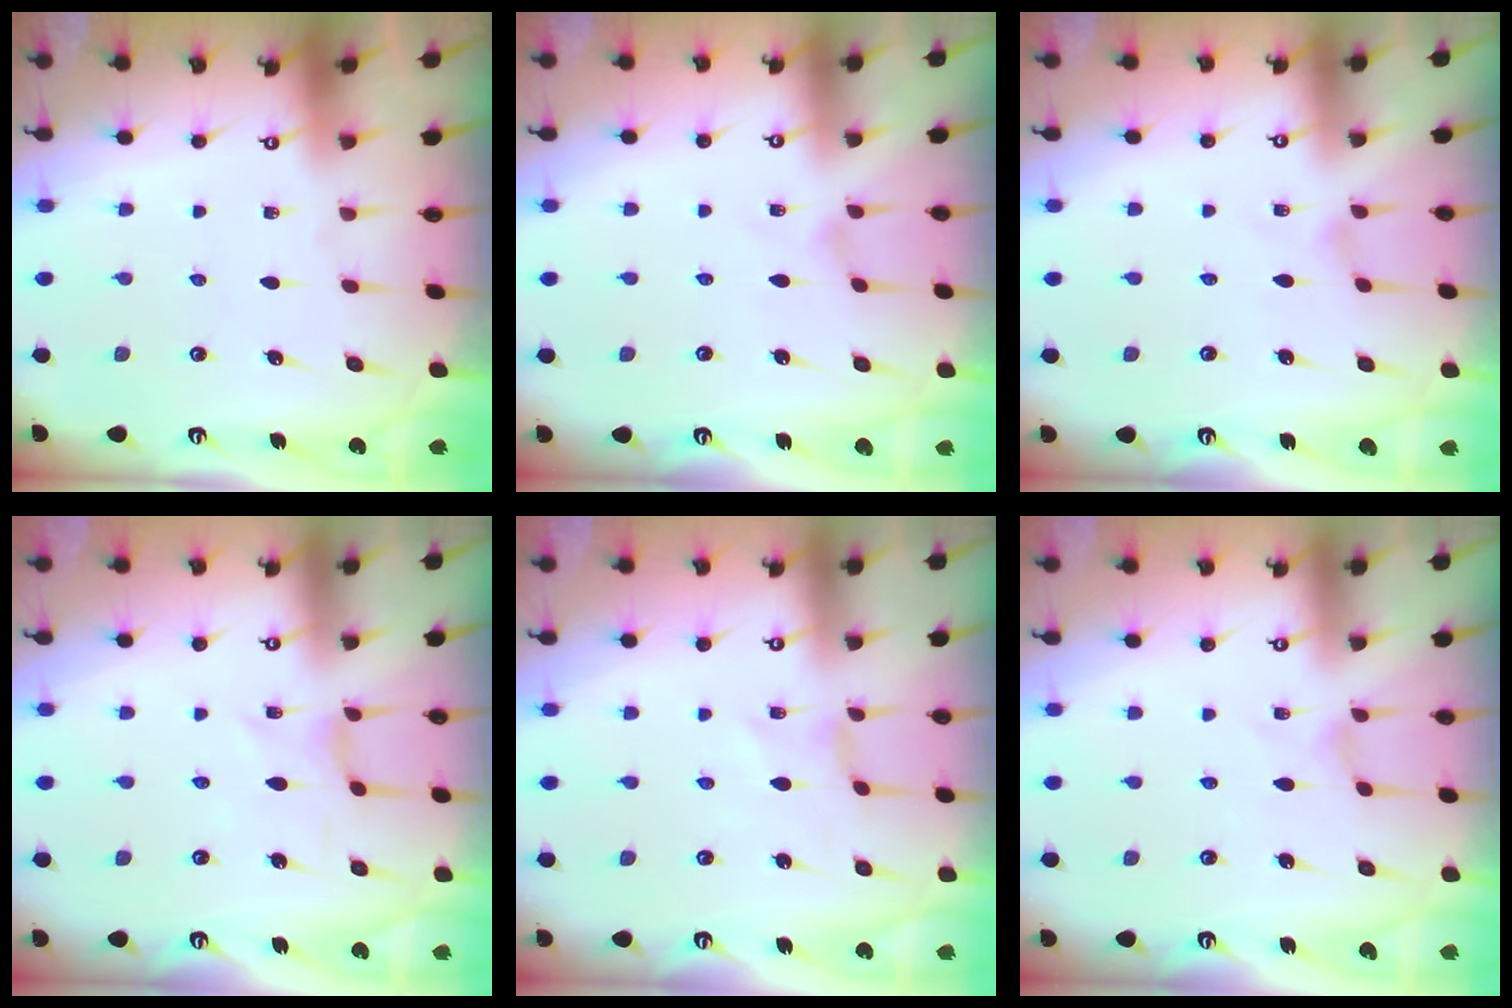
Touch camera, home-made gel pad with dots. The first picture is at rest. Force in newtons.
{"total": 0.0}
{"total": 0.0}
{"total": 1.8, "press": 1.8, "slide": 0.3}
{"total": 0.0}
{"total": 0.0}